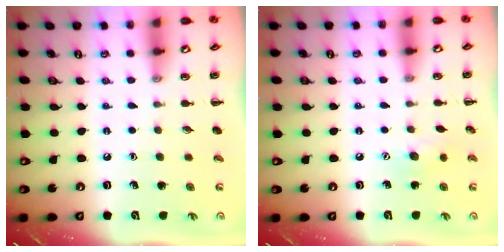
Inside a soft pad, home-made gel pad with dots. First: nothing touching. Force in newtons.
{"total": 6.7, "press": 6.6, "slide": 1.0}